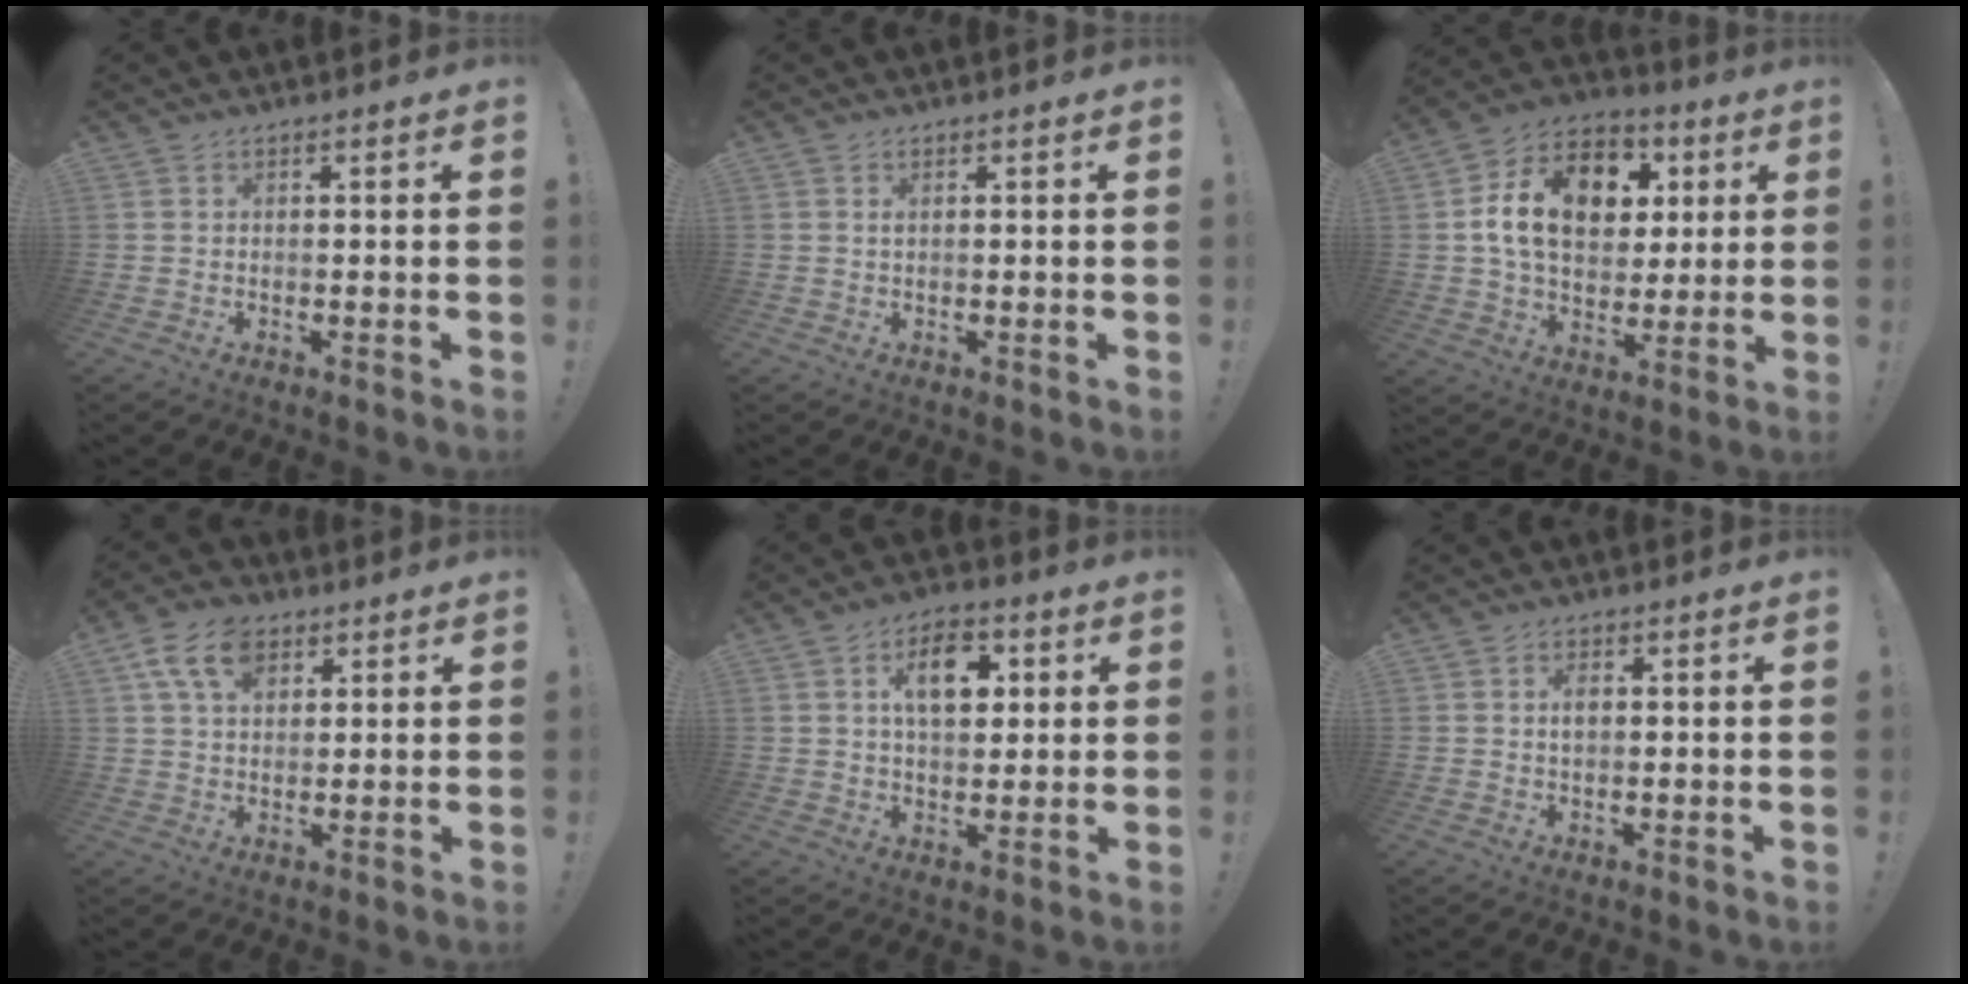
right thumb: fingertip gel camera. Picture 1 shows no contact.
{"total": 0.6, "force": [0.2, 0.1, 0.5], "torque": [-0.009, 0.000, 0.003]}
{"total": 18.4, "force": [5.0, 13.1, 11.9], "torque": [-0.171, -0.007, 0.094]}
{"total": 11.0, "force": [5.0, 7.3, 6.6], "torque": [-0.115, 0.000, 0.096]}
{"total": 11.0, "force": [3.4, 6.8, 8.0], "torque": [-0.112, 0.005, 0.057]}
{"total": 2.6, "force": [0.3, 1.7, 1.9], "torque": [-0.031, 0.002, 0.002]}